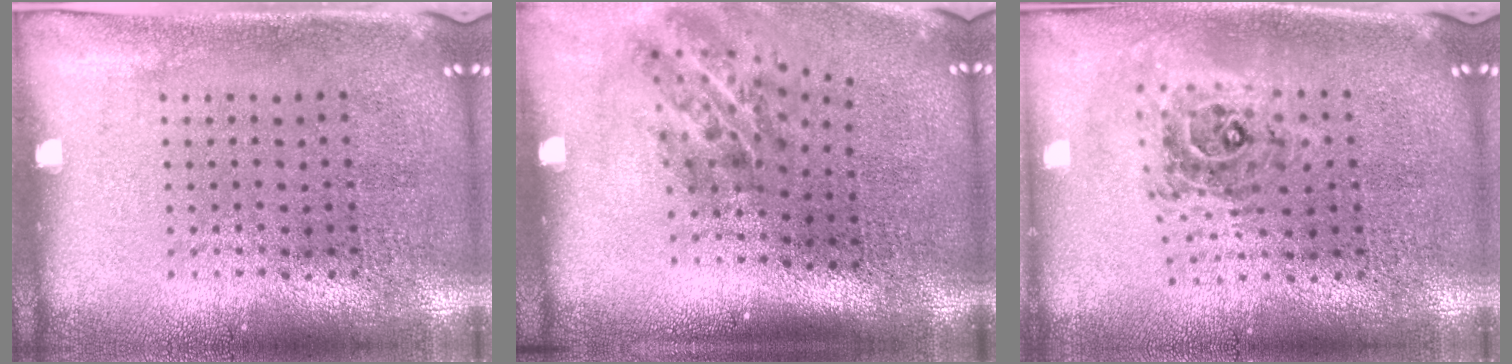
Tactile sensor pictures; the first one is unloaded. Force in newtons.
{"total": 1.9, "press": 1.2, "slide": 1.5}
{"total": 0.9, "press": 0.9, "slide": 0.1}